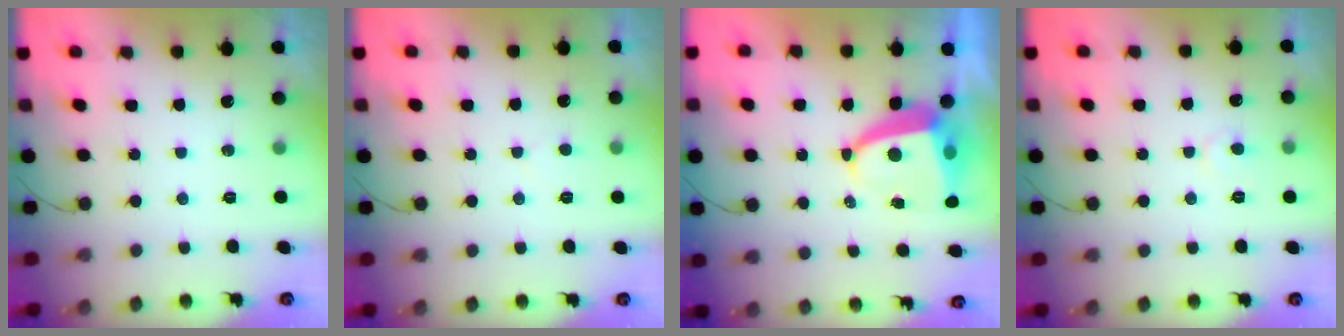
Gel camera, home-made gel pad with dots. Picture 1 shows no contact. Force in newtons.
{"total": 2.7, "press": 2.7, "slide": 0.2}
{"total": 5.7, "press": 5.7, "slide": 0.4}
{"total": 4.0, "press": 4.0, "slide": 0.4}